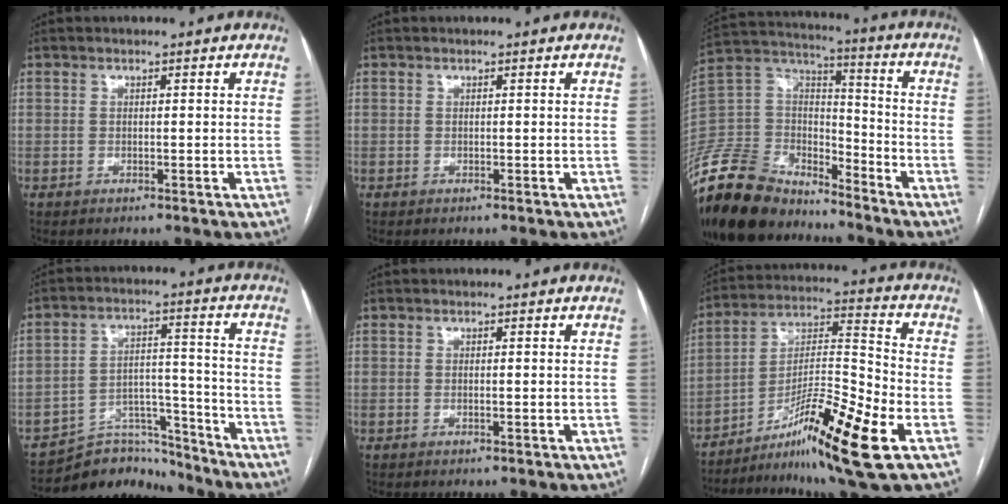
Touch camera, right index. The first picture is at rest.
{"total": 0.0}
{"total": 22.9, "force": [-19.5, 8.6, 8.4], "torque": [-0.225, 0.000, -0.357]}
{"total": 9.2, "force": [-8.7, 2.9, -0.8], "torque": [0.027, 0.055, -0.142]}
{"total": 0.5, "force": [-0.1, 0.0, 0.5], "torque": [-0.011, -0.001, -0.002]}
{"total": 17.3, "force": [-8.9, 0.4, 14.8], "torque": [-0.269, -0.013, -0.148]}